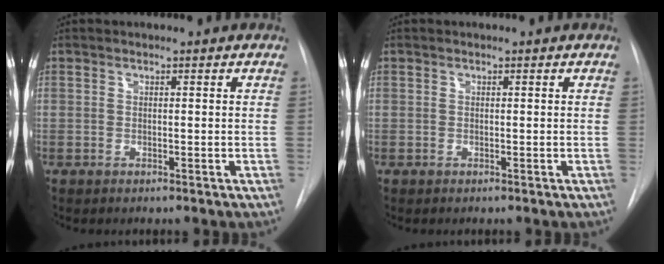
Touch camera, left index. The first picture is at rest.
{"total": 0.0}